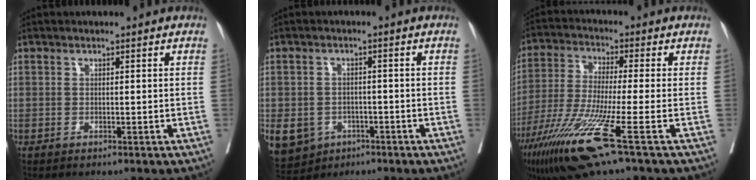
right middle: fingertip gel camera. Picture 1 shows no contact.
{"total": 13.9, "force": [-6.0, 11.4, 5.2], "torque": [-0.149, 0.000, -0.078]}
{"total": 13.6, "force": [-7.1, -0.6, 11.6], "torque": [-0.239, -0.041, -0.134]}